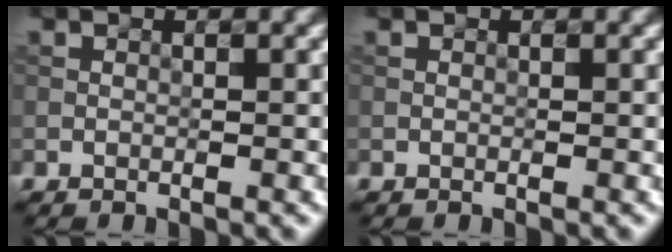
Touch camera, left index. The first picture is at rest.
{"total": 0.0}